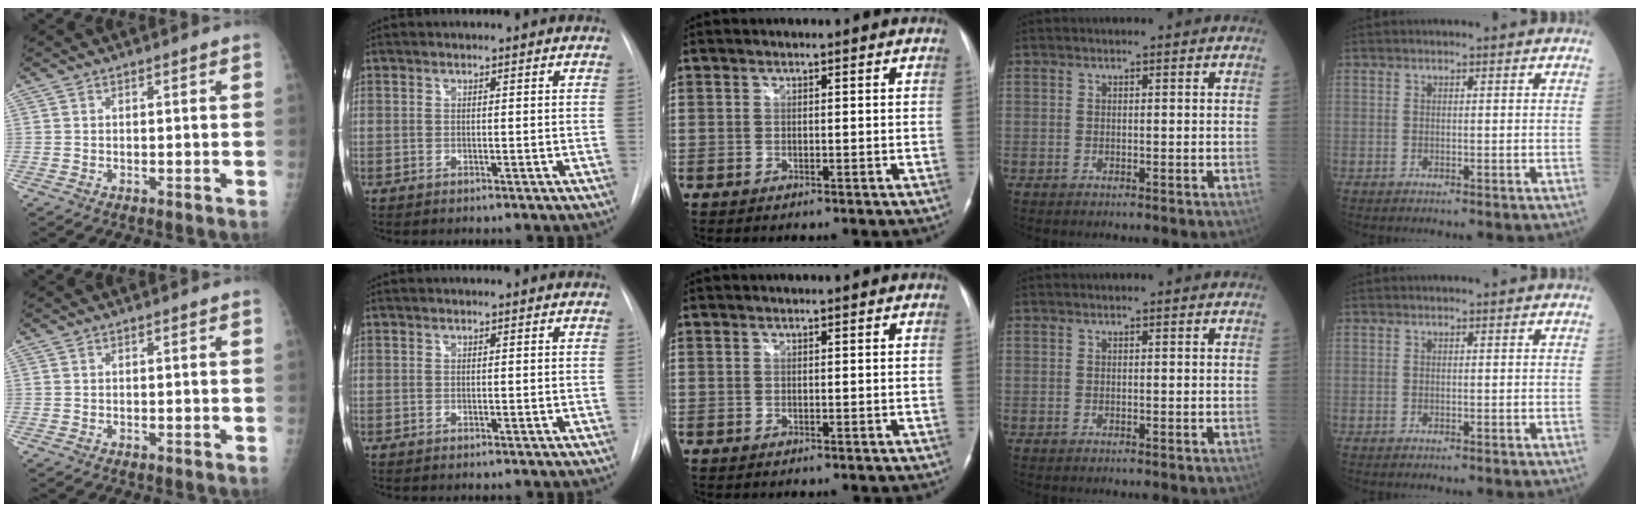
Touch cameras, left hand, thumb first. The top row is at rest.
{}